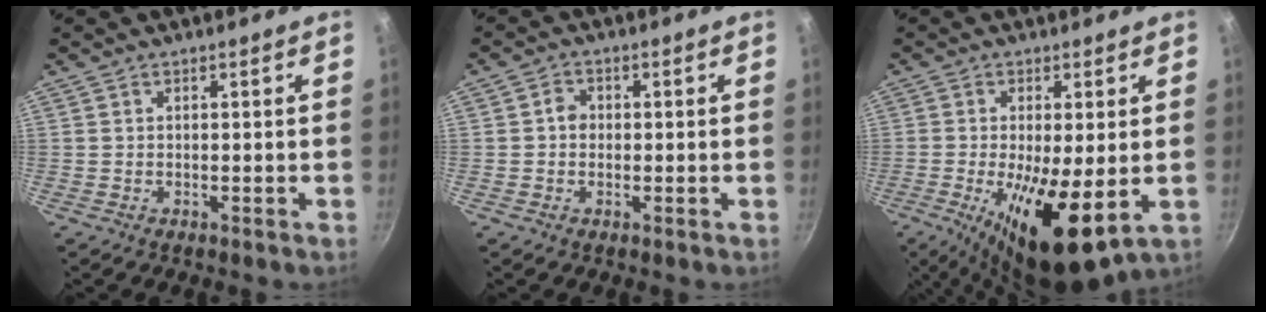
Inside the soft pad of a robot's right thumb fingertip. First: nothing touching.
{"total": 2.5, "force": [0.0, 2.2, 1.2], "torque": [-0.009, 0.008, -0.004]}
{"total": 14.1, "force": [-2.6, 4.6, 13.0], "torque": [-0.220, -0.015, -0.032]}